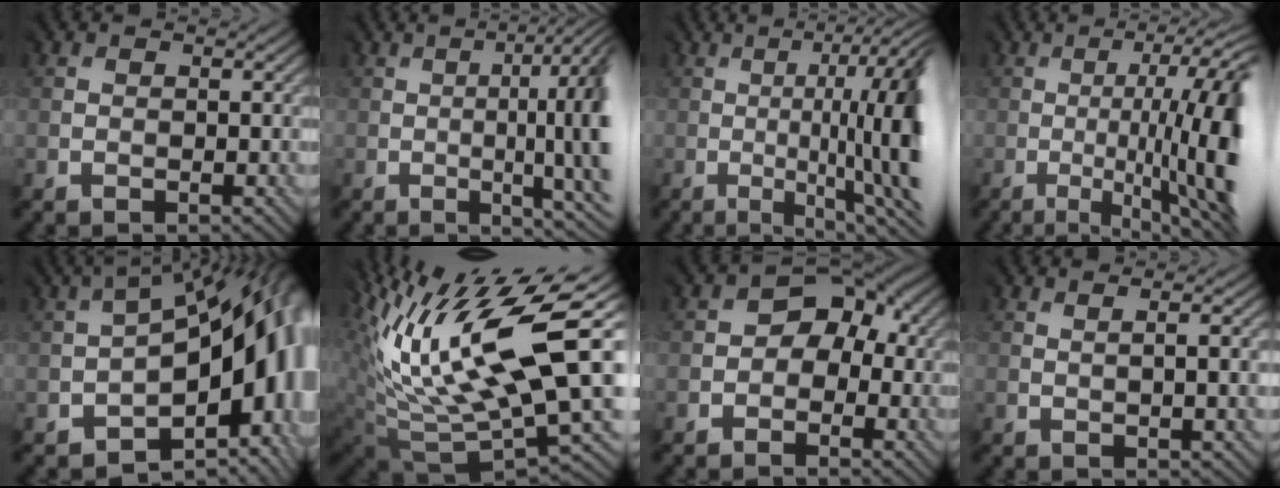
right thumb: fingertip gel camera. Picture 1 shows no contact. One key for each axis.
{"total": 11.3, "fx": -0.7, "fy": 2.4, "fz": 11.0, "tx": -0.128, "ty": 0.008, "tz": -0.004}
{"total": 15.7, "fx": -0.6, "fy": 4.4, "fz": 15.1, "tx": -0.176, "ty": 0.002, "tz": 0.000}
{"total": 16.9, "fx": -2.0, "fy": 4.7, "fz": 16.2, "tx": -0.197, "ty": -0.005, "tz": -0.021}
{"total": 13.2, "fx": -1.8, "fy": 7.3, "fz": 10.8, "tx": -0.143, "ty": -0.014, "tz": -0.024}
{"total": 15.9, "fx": 7.0, "fy": 5.5, "fz": 13.2, "tx": -0.271, "ty": 0.015, "tz": 0.125}
{"total": 5.1, "fx": -0.6, "fy": 4.1, "fz": 3.1, "tx": -0.031, "ty": 0.004, "tz": -0.021}
{"total": 1.9, "fx": 0.9, "fy": 0.2, "fz": 1.7, "tx": -0.010, "ty": 0.013, "tz": 0.003}